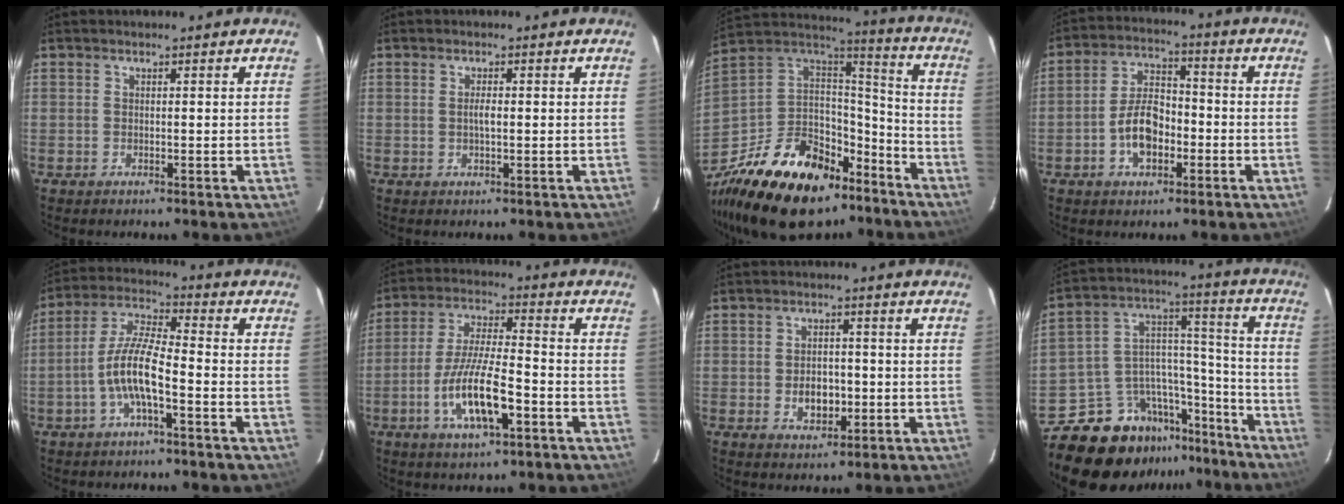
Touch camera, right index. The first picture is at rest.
{"total": 1.5, "force": [0.0, 0.5, 1.4], "torque": [-0.026, 0.001, -0.001]}
{"total": 29.4, "force": [-18.7, 15.8, 16.2], "torque": [-0.337, 0.016, -0.286]}
{"total": 8.8, "force": [-3.1, 5.1, 6.5], "torque": [-0.126, 0.021, -0.051]}
{"total": 9.0, "force": [-3.5, 1.9, 8.0], "torque": [-0.174, 0.008, -0.067]}
{"total": 12.3, "force": [-5.0, 3.1, 10.9], "torque": [-0.218, -0.009, -0.089]}
{"total": 5.3, "force": [-1.2, 3.7, 3.6], "torque": [-0.064, 0.001, -0.013]}
{"total": 19.9, "force": [-16.0, 9.8, 6.5], "torque": [-0.131, 0.064, -0.237]}